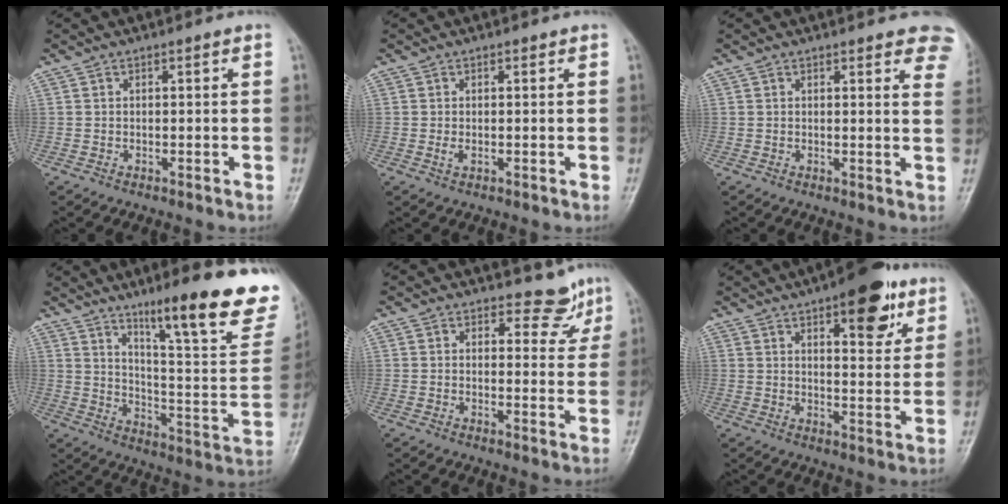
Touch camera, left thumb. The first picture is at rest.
{"total": 1.2, "force": [0.1, 0.7, 1.0], "torque": [-0.018, -0.003, 0.002]}
{"total": 8.7, "force": [6.6, 2.8, 5.0], "torque": [-0.025, -0.022, 0.058]}
{"total": 23.5, "force": [15.4, 3.8, 17.3], "torque": [-0.213, -0.079, 0.231]}
{"total": 4.9, "force": [4.1, 2.5, 0.5], "torque": [0.019, -0.035, 0.042]}
{"total": 12.9, "force": [7.2, 5.0, 9.4], "torque": [-0.092, -0.031, 0.096]}